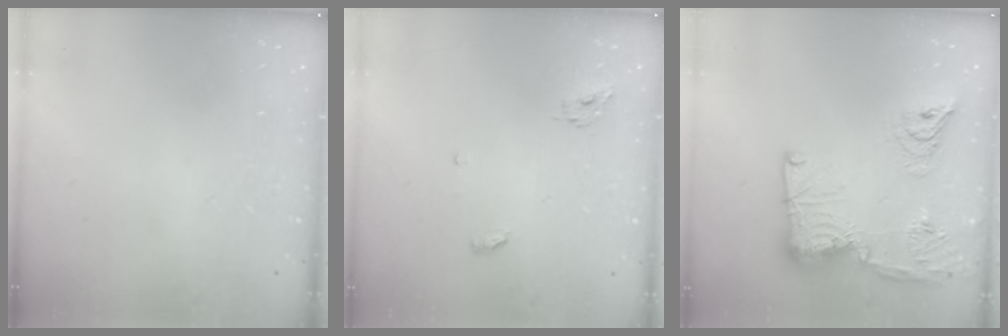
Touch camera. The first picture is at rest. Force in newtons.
{"total": 3.5, "press": 3.5, "slide": 0.3}
{"total": 21.8, "press": 20.6, "slide": 6.9}